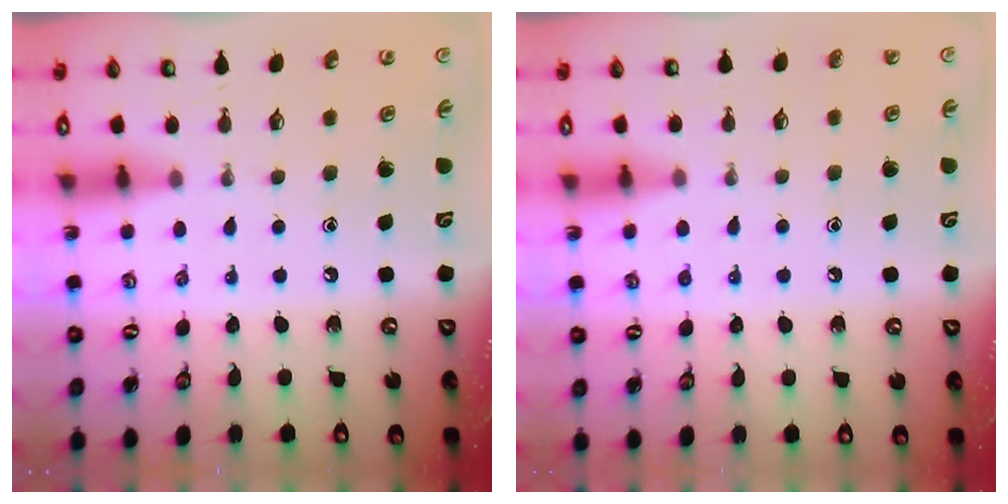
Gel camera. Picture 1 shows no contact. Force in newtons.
{"total": 2.9, "press": 2.9, "slide": 0.4}